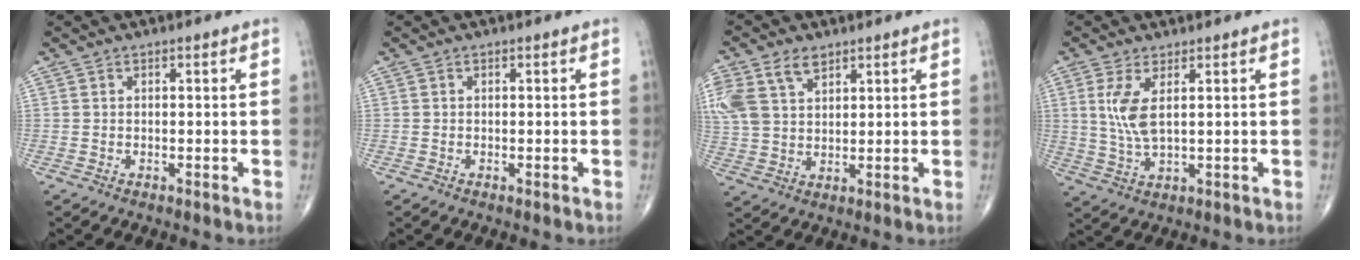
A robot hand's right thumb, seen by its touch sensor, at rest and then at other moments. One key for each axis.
{"total": 0.0}
{"total": 12.2, "fx": 6.0, "fy": 7.9, "fz": 7.2, "tx": -0.173, "ty": 0.002, "tz": 0.121}
{"total": 6.1, "fx": 1.7, "fy": 2.2, "fz": 5.5, "tx": -0.128, "ty": -0.012, "tz": 0.044}